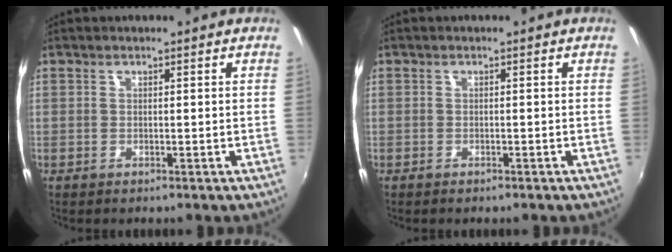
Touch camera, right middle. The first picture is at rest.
{"total": 1.1, "force": [-0.9, 0.5, 0.4], "torque": [-0.012, -0.005, -0.015]}